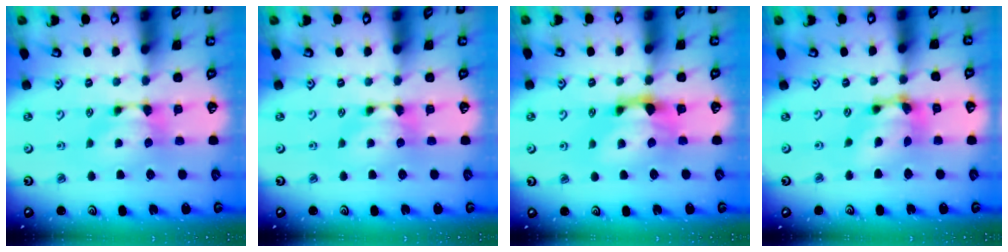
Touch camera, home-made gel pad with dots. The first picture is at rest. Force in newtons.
{"total": 0.0}
{"total": 2.4, "press": 1.6, "slide": 1.7}
{"total": 5.2, "press": 4.8, "slide": 2.1}